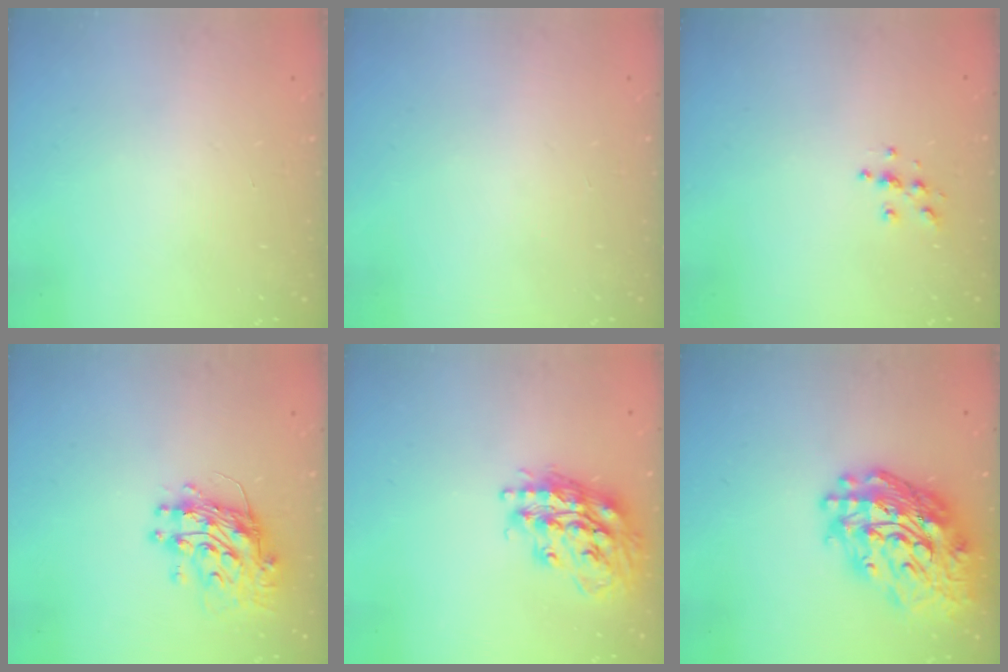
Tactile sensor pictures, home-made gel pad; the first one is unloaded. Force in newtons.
{"total": 0.0}
{"total": 5.0, "press": 5.0, "slide": 0.4}
{"total": 11.7, "press": 11.6, "slide": 1.2}
{"total": 18.8, "press": 18.8, "slide": 1.5}
{"total": 24.3, "press": 24.2, "slide": 2.6}